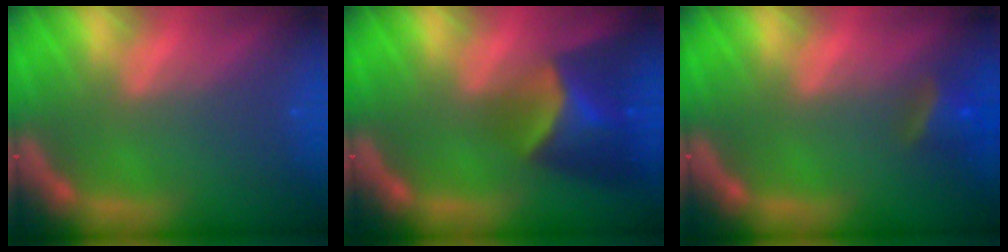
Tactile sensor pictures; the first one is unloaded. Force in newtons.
{"total": 6.9}
{"total": 2.9}